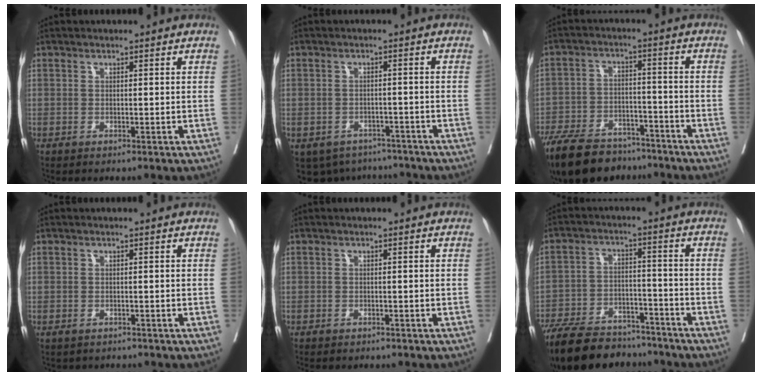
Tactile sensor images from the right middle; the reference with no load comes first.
{"total": 8.0, "force": [-6.7, 4.3, 0.9], "torque": [-0.008, 0.010, -0.084]}
{"total": 16.1, "force": [-13.0, 6.9, 6.4], "torque": [-0.130, -0.002, -0.204]}
{"total": 2.8, "force": [-2.5, 1.2, 0.5], "torque": [-0.007, -0.002, -0.033]}
{"total": 4.1, "force": [-3.7, 1.2, 1.4], "torque": [-0.017, -0.003, -0.045]}
{"total": 18.5, "force": [-15.8, 6.4, 7.0], "torque": [-0.153, -0.006, -0.245]}